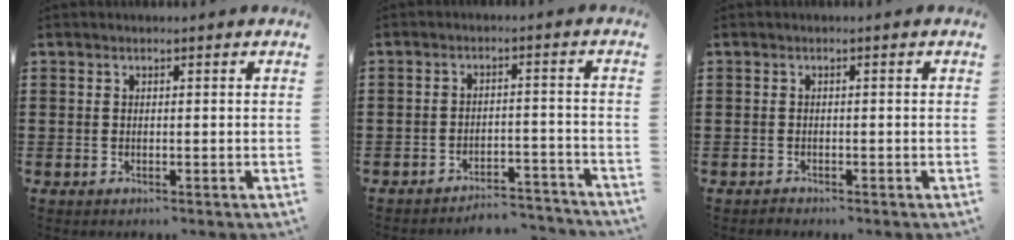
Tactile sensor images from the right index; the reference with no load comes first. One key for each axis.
{"total": 4.1, "fx": -4.0, "fy": 0.2, "fz": 0.8, "tx": -0.018, "ty": 0.001, "tz": -0.081}
{"total": 0.7, "fx": -0.7, "fy": 0.2, "fz": 0.1, "tx": -0.003, "ty": 0.000, "tz": -0.014}